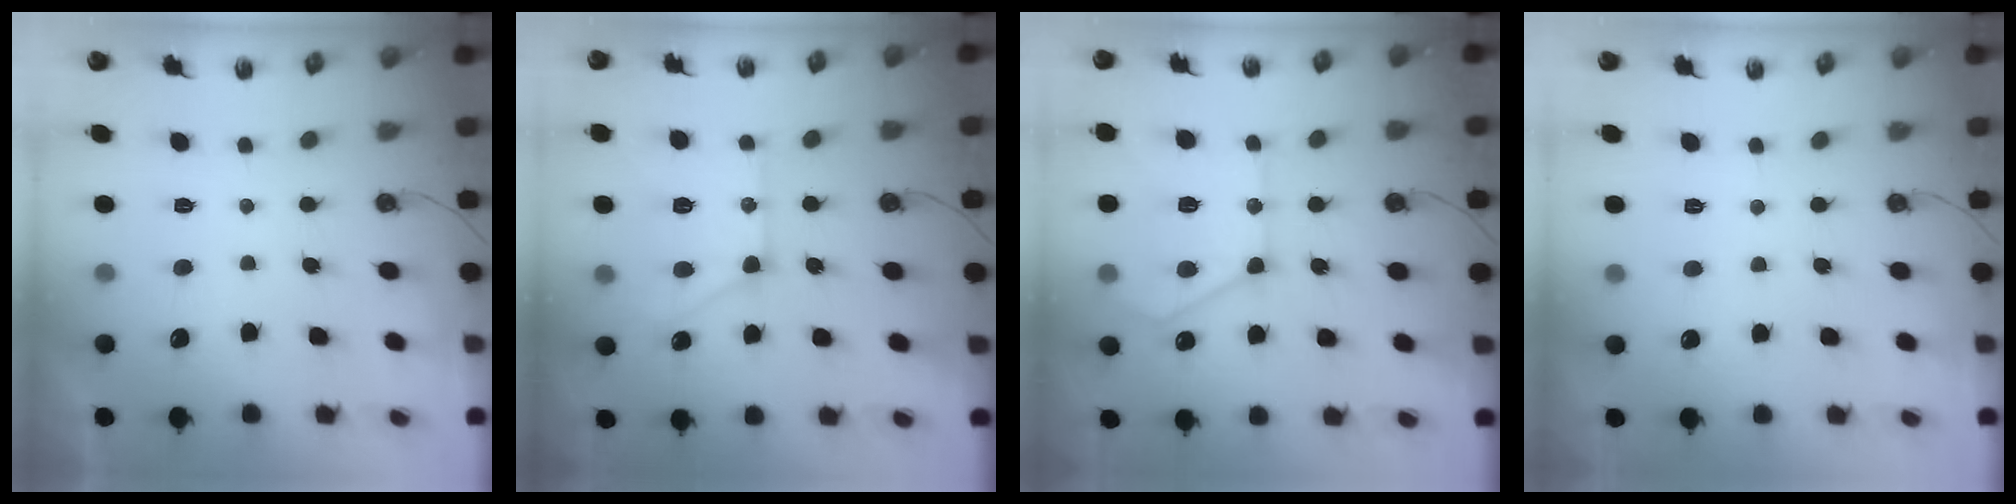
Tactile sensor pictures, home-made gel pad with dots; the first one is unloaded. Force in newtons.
{"total": 15.8, "press": 15.8, "slide": 1.2}
{"total": 17.0, "press": 17.0, "slide": 1.0}
{"total": 3.8, "press": 3.8, "slide": 0.7}